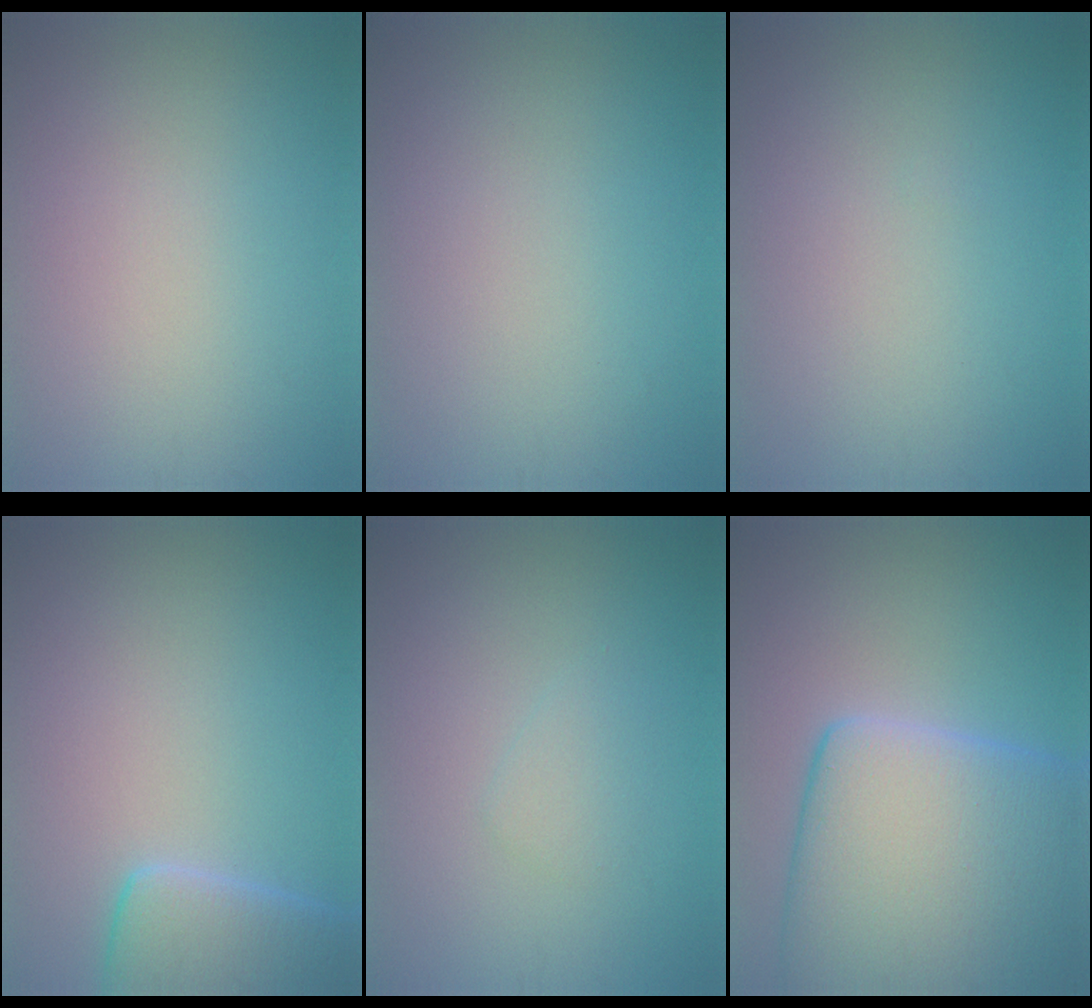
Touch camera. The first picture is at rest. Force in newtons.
{"total": 0.0}
{"total": 0.0}
{"total": 4.8, "press": 4.7, "slide": 0.5}
{"total": 1.1, "press": 1.1, "slide": 0.1}
{"total": 15.7, "press": 15.7, "slide": 0.9}